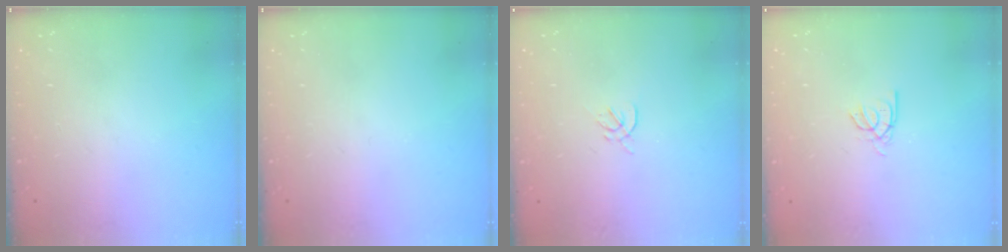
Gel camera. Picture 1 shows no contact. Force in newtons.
{"total": 0.0}
{"total": 1.6, "press": 1.5, "slide": 0.6}
{"total": 2.2, "press": 2.2, "slide": 0.2}